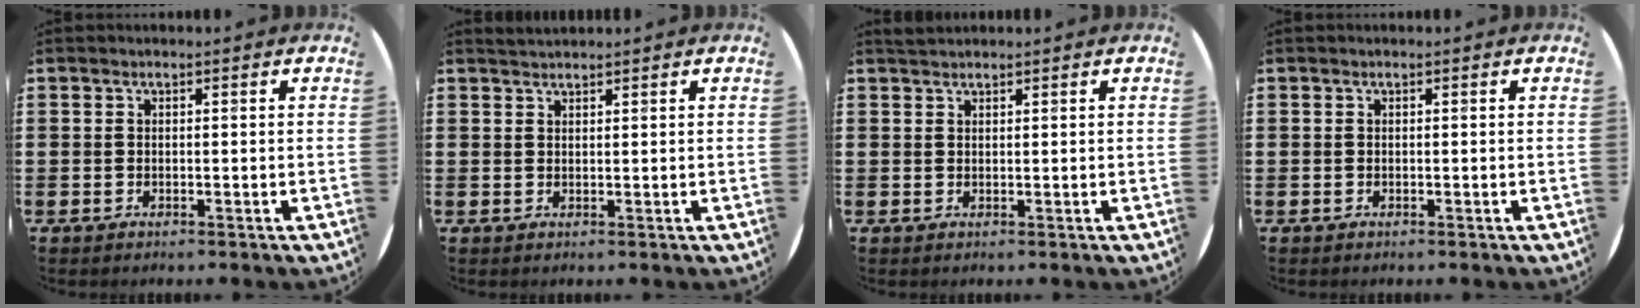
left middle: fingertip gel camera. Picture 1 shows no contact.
{"total": 1.1, "force": [1.1, 0.0, 0.1], "torque": [-0.003, 0.000, 0.022]}
{"total": 1.1, "force": [1.1, 0.2, 0.1], "torque": [-0.004, 0.002, 0.021]}
{"total": 0.0}